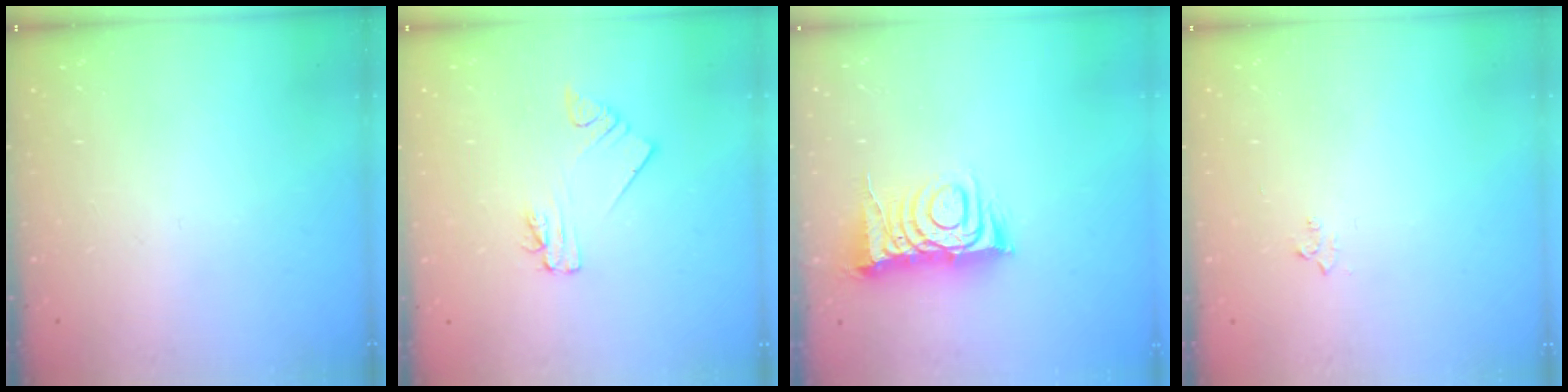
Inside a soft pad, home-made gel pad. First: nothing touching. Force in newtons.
{"total": 2.0, "press": 2.0, "slide": 0.1}
{"total": 9.8, "press": 9.8, "slide": 1.1}
{"total": 2.9, "press": 2.8, "slide": 0.4}